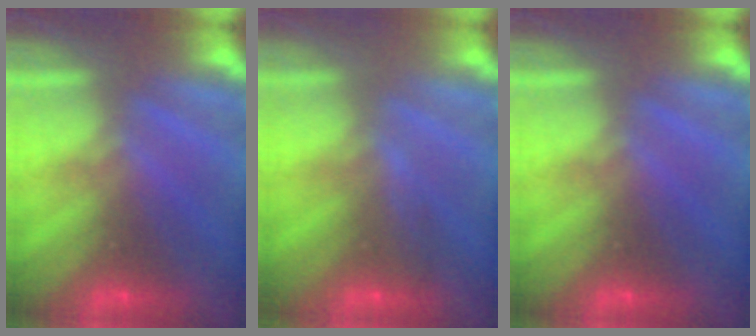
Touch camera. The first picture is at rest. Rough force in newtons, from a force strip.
{"total": 2.7}
{"total": 0.0}